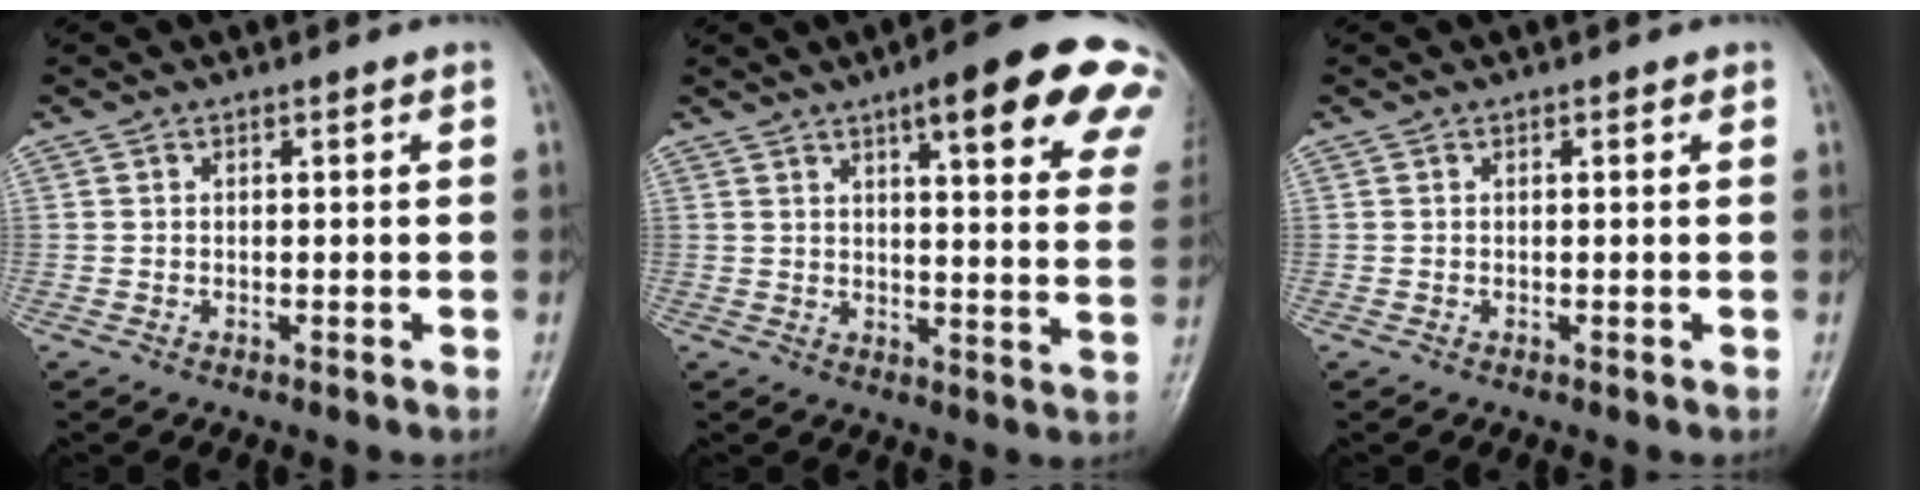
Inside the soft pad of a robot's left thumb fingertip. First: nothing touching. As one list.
[{"total": 20.5, "force": [11.8, 4.7, 16.1], "torque": [-0.181, -0.031, 0.133]}, {"total": 0.0}]